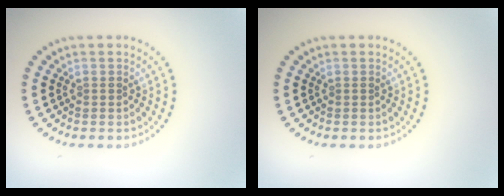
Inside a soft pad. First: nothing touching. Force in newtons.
{"total": 0.0}